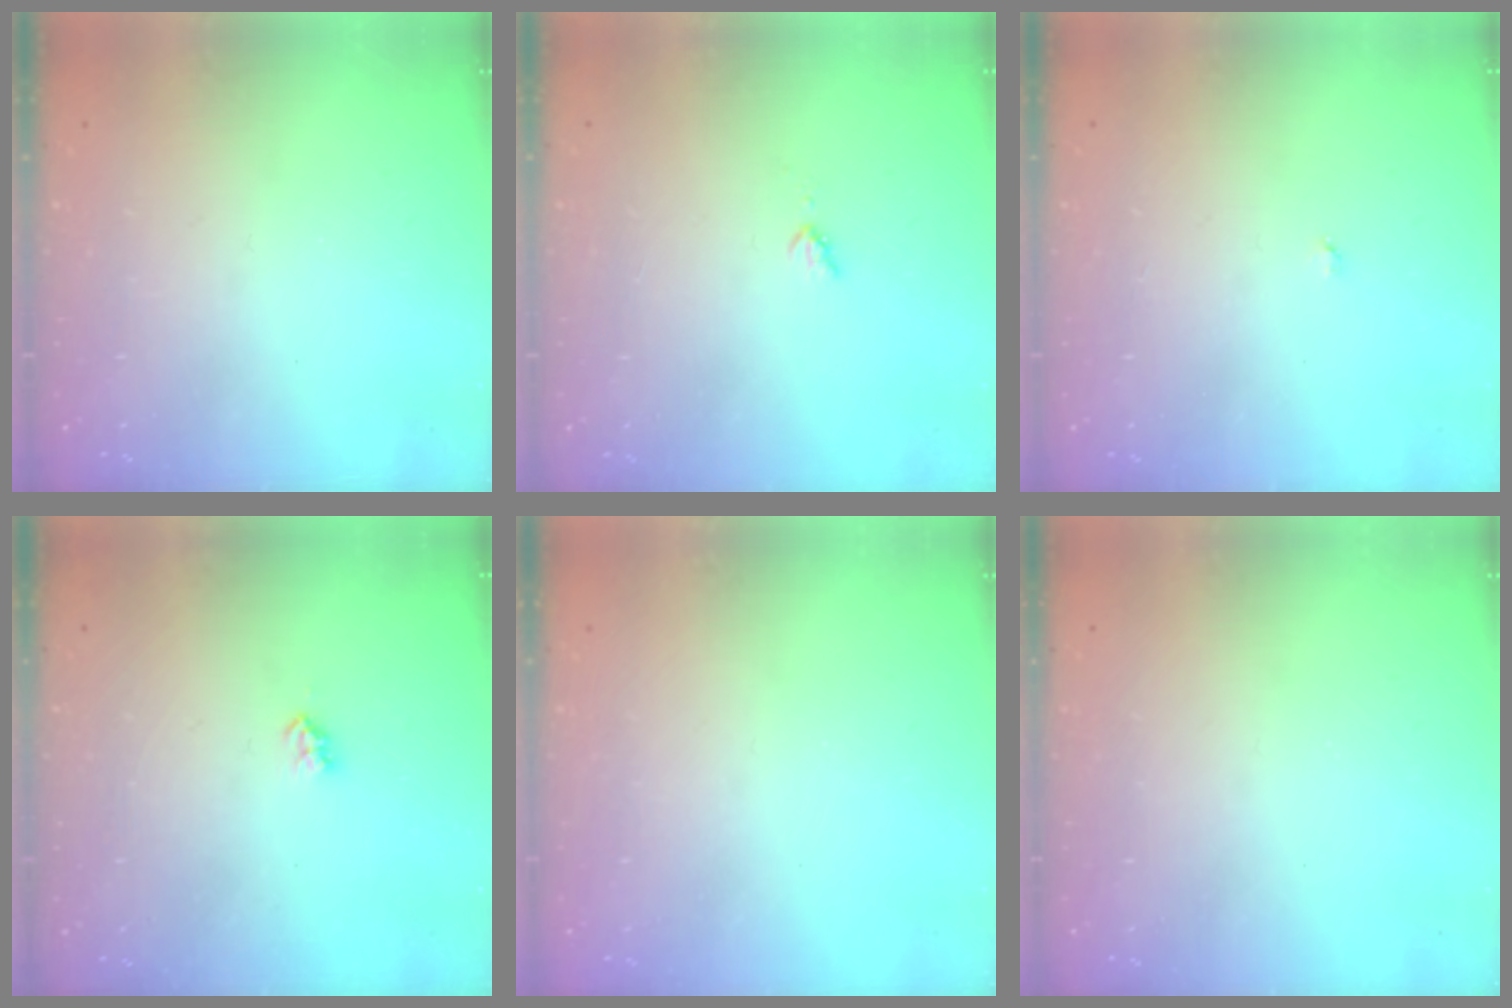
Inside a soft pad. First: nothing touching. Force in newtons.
{"total": 2.8, "press": 2.8, "slide": 0.4}
{"total": 2.9, "press": 2.9, "slide": 0.3}
{"total": 2.6, "press": 2.5, "slide": 0.4}
{"total": 0.0}
{"total": 0.0}